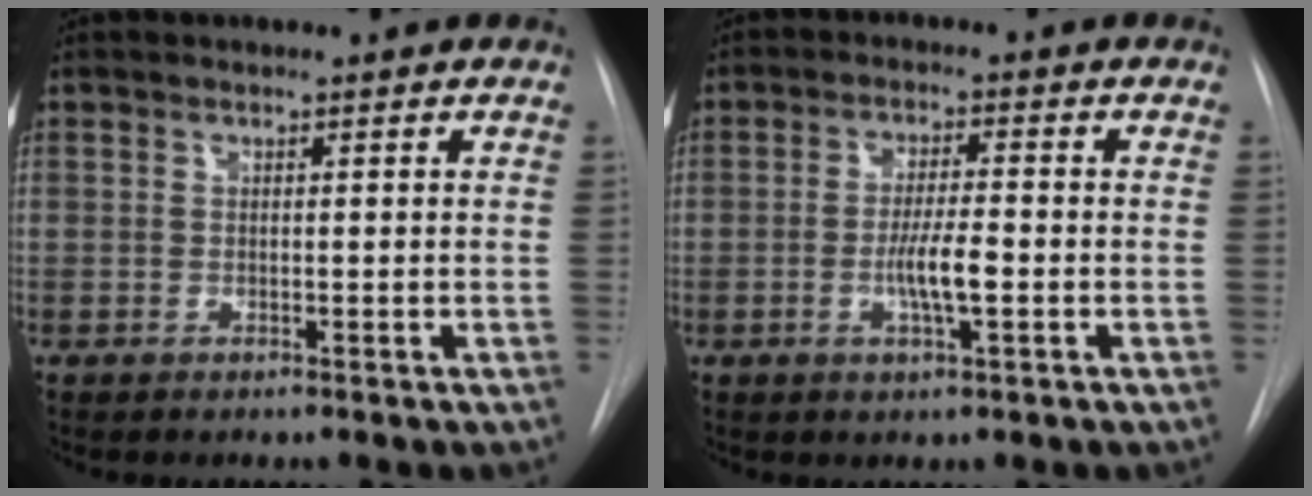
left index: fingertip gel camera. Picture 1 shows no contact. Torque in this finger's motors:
{"motor_torque": [0.71, 0.31, 0.17, 0.05]}